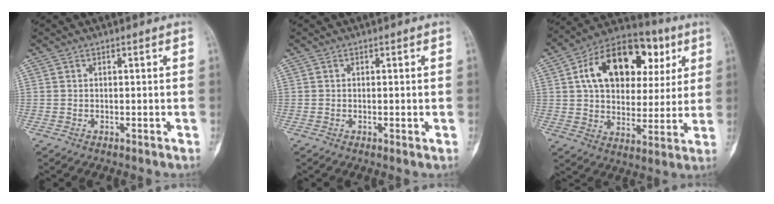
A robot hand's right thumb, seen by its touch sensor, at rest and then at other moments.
{"total": 0.9, "force": [-0.1, 0.3, 0.9], "torque": [-0.011, -0.002, -0.003]}
{"total": 21.3, "force": [7.0, 13.8, 14.7], "torque": [-0.193, 0.009, 0.105]}